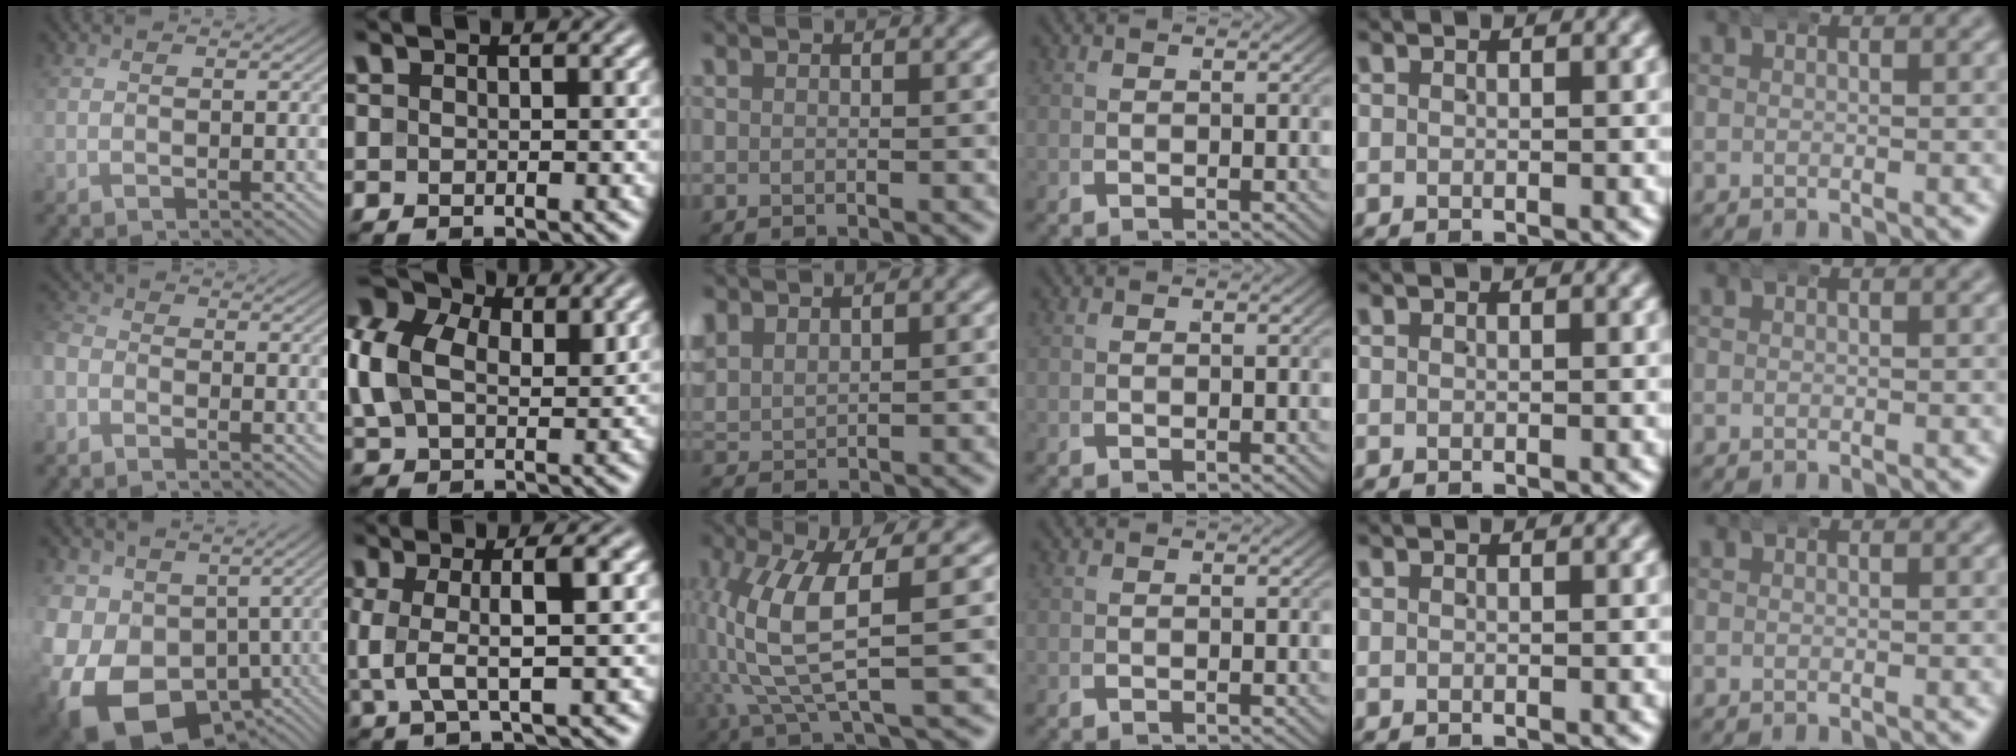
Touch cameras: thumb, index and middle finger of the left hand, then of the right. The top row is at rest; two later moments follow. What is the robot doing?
{"motion": "wrap", "object": "aluminum foil"}